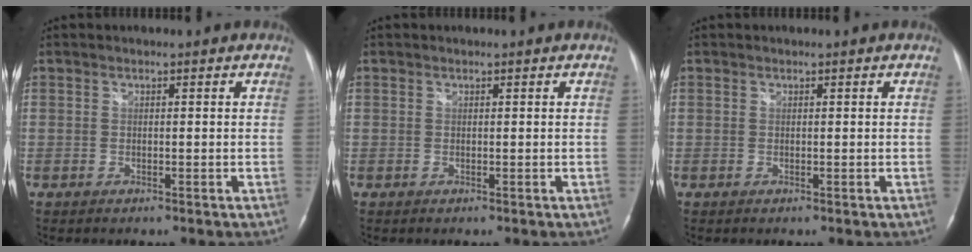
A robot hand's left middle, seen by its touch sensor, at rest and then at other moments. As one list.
[{"total": 0.0}, {"total": 0.0}]